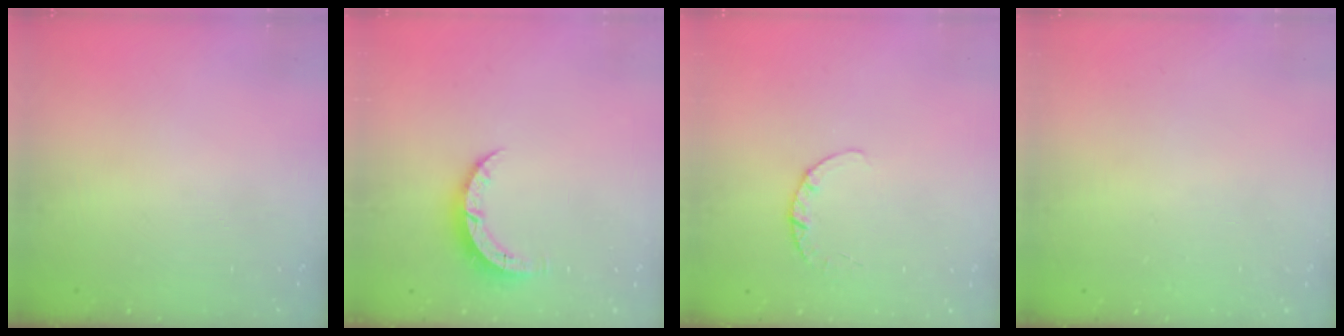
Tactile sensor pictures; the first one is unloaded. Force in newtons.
{"total": 4.4, "press": 4.4, "slide": 0.3}
{"total": 2.7, "press": 2.7, "slide": 0.4}
{"total": 2.5, "press": 2.5, "slide": 0.2}